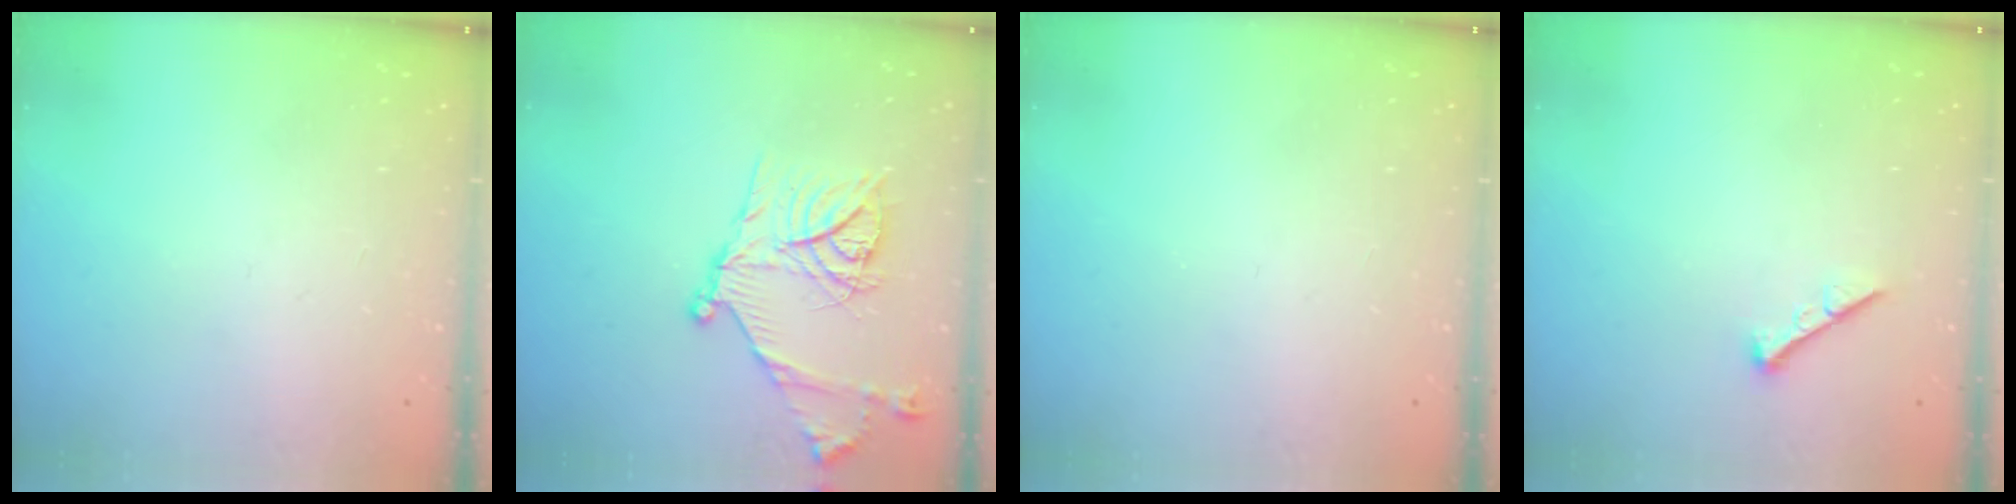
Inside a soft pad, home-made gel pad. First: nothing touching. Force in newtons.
{"total": 18.9, "press": 18.8, "slide": 1.9}
{"total": 0.0}
{"total": 0.0}